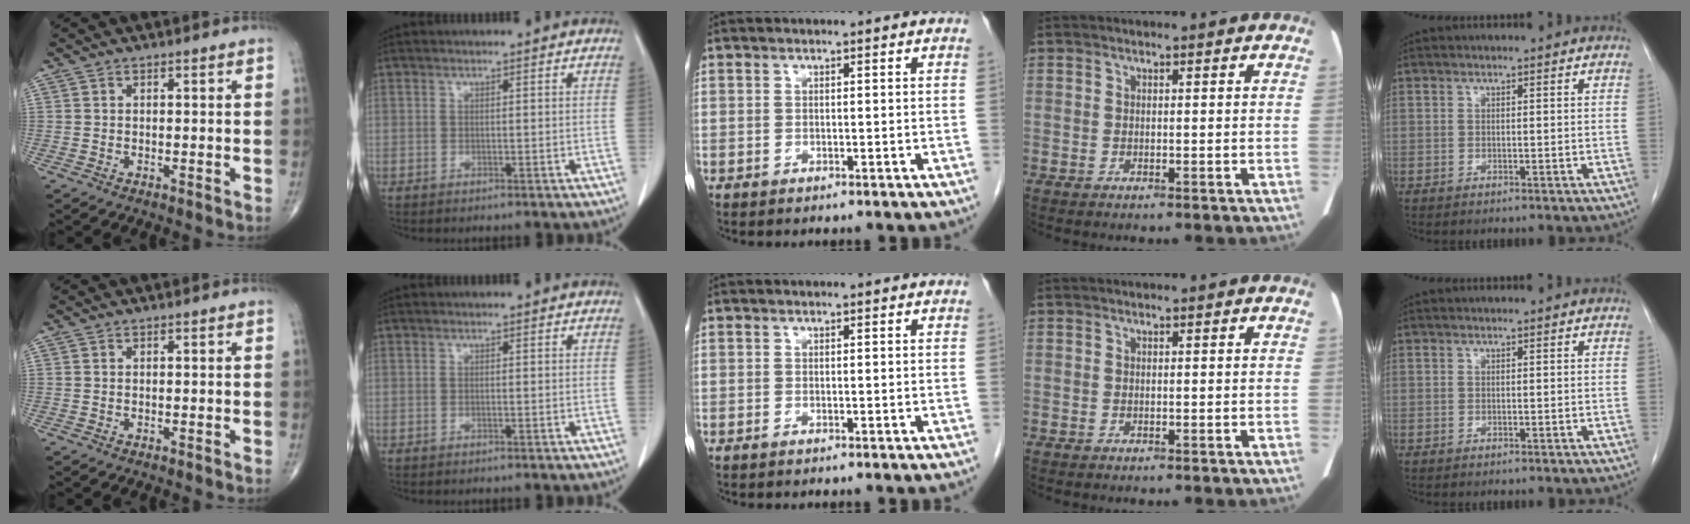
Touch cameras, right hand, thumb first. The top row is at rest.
{}